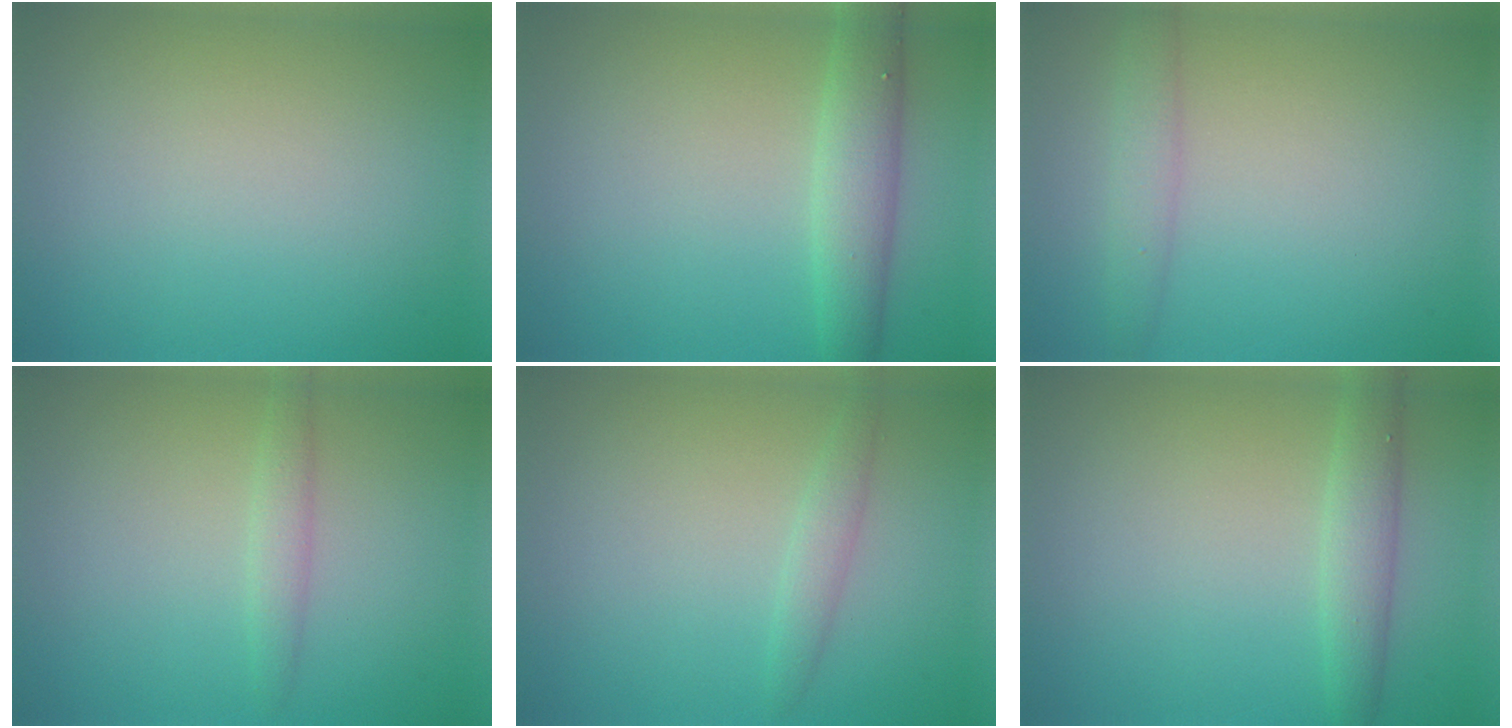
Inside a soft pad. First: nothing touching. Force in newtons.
{"total": 3.6, "press": 3.6, "slide": 0.1}
{"total": 2.0, "press": 2.0, "slide": 0.0}
{"total": 1.4, "press": 1.4, "slide": 0.0}
{"total": 1.3, "press": 1.3, "slide": 0.0}
{"total": 2.6, "press": 2.6, "slide": 0.0}